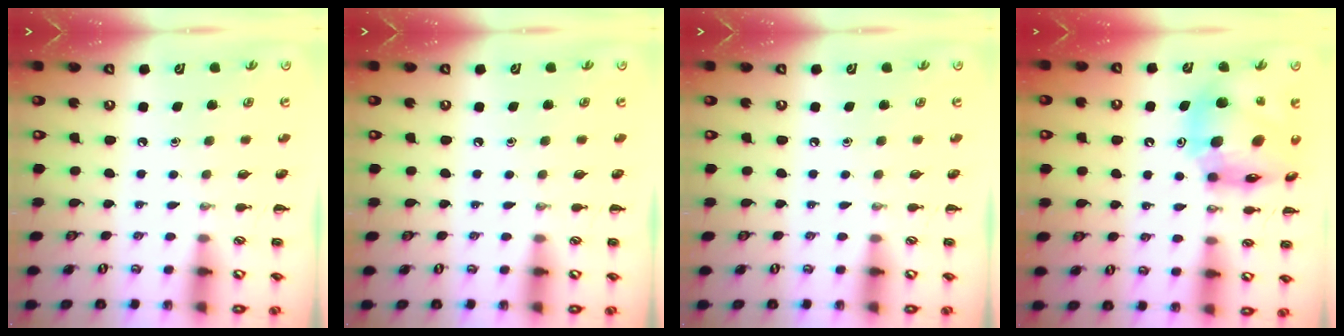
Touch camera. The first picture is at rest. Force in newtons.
{"total": 0.0}
{"total": 0.0}
{"total": 17.1, "press": 16.3, "slide": 5.0}